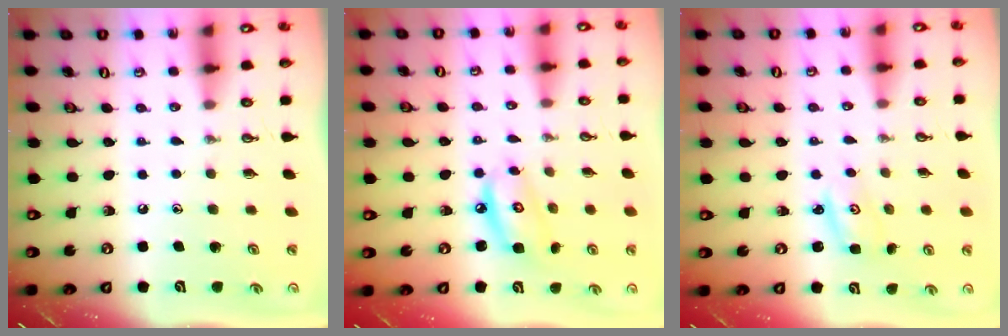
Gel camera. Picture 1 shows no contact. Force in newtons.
{"total": 7.8, "press": 7.7, "slide": 0.7}
{"total": 2.4, "press": 2.3, "slide": 0.4}